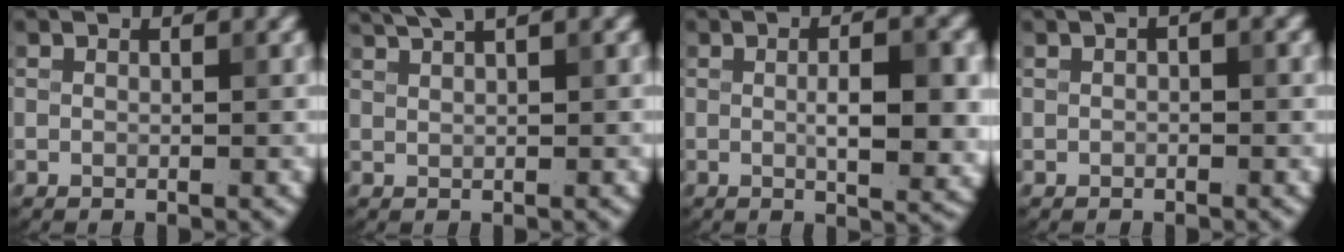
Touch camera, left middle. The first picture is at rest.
{"total": 3.9, "force": [2.9, 1.0, 2.5], "torque": [-0.025, 0.013, 0.029]}
{"total": 5.9, "force": [0.0, 1.9, 5.6], "torque": [-0.086, -0.006, 0.005]}
{"total": 1.2, "force": [0.3, 0.5, 1.0], "torque": [-0.017, 0.003, 0.000]}